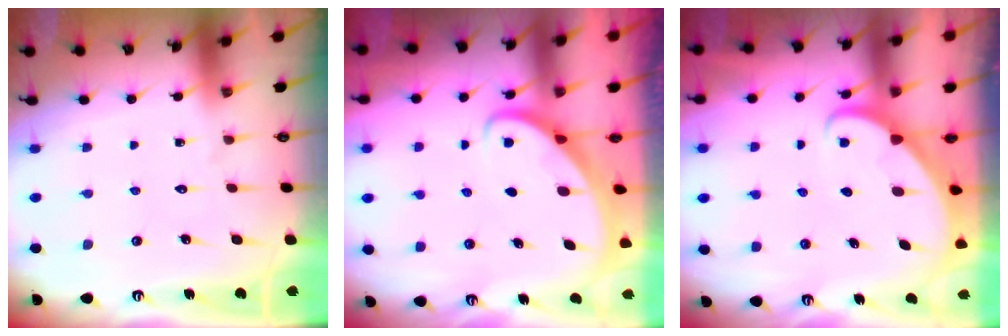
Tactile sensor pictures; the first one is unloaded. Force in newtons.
{"total": 2.5, "press": 2.5, "slide": 0.3}
{"total": 2.6, "press": 2.6, "slide": 0.4}